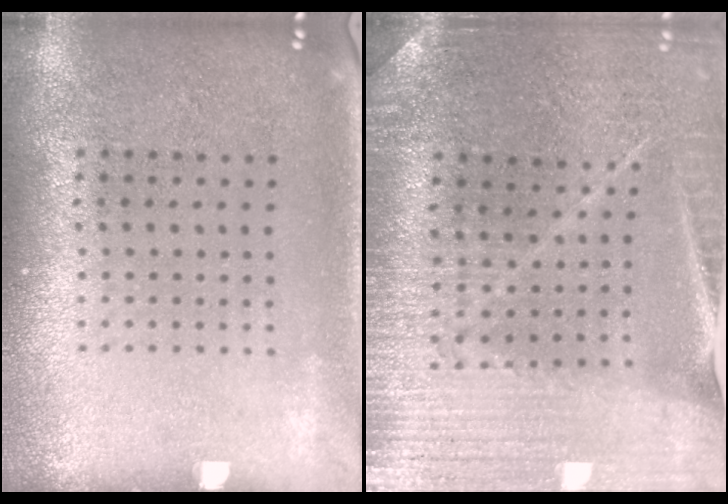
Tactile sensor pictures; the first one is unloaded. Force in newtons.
{"total": 3.0, "press": 3.0, "slide": 0.3}